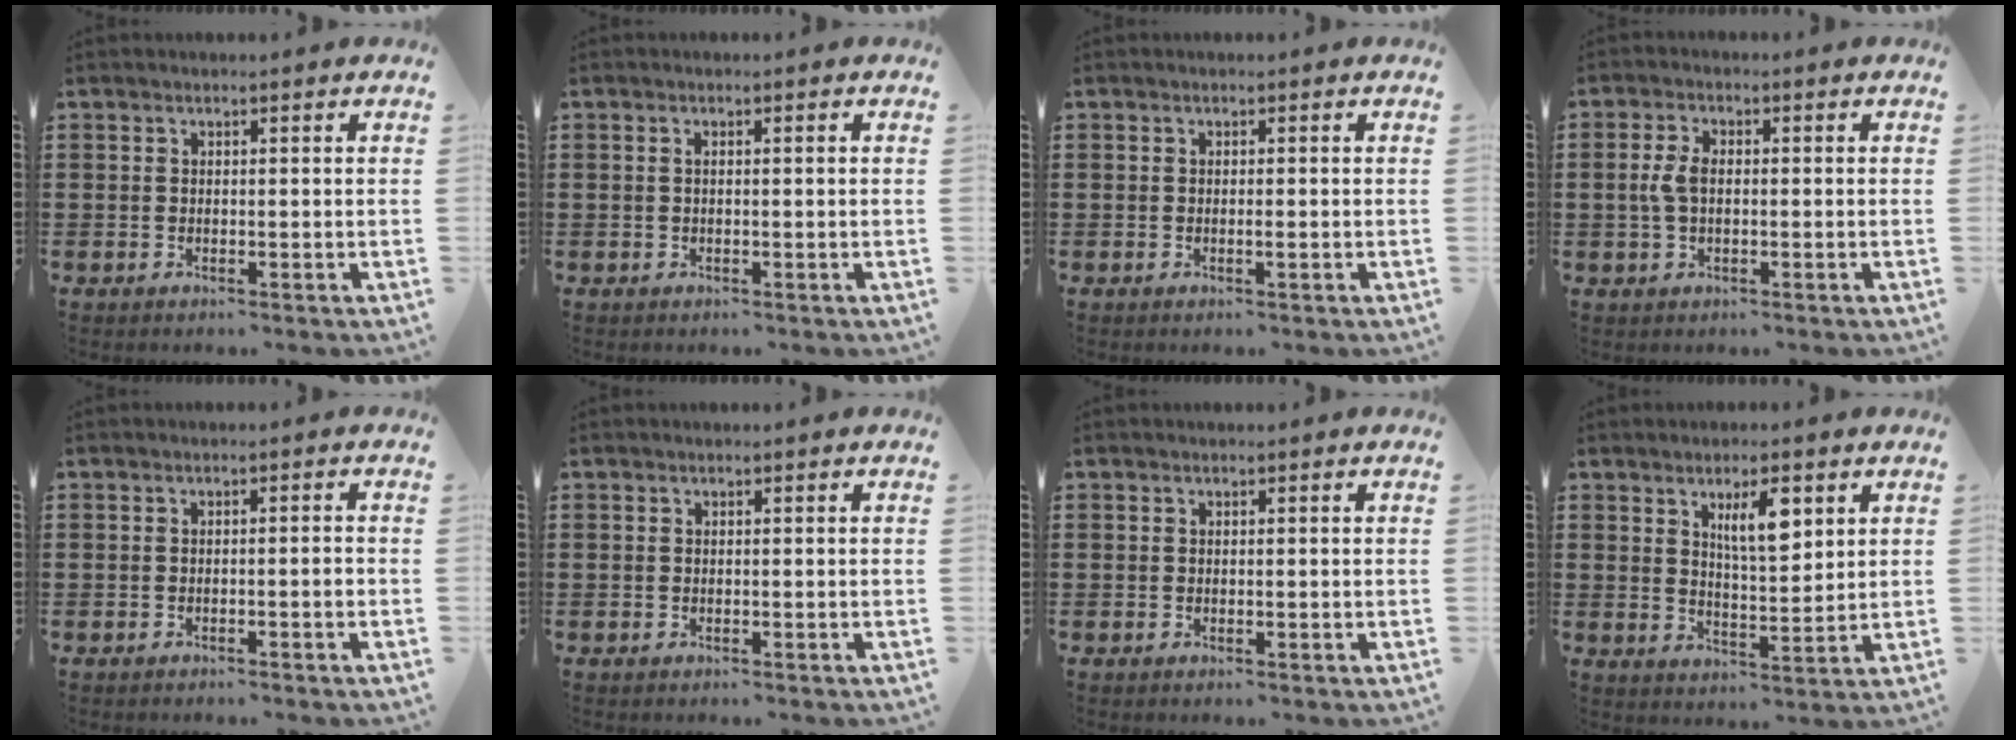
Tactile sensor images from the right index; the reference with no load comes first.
{"total": 0.8, "force": [0.0, 0.1, 0.8], "torque": [-0.015, 0.000, 0.001]}
{"total": 0.6, "force": [-0.2, 0.0, 0.6], "torque": [-0.011, -0.005, -0.003]}
{"total": 3.6, "force": [-0.2, 1.7, 3.1], "torque": [-0.077, -0.001, -0.009]}
{"total": 1.2, "force": [-0.8, -0.1, 0.9], "torque": [-0.016, -0.004, -0.014]}
{"total": 0.0}
{"total": 0.0}
{"total": 6.2, "force": [2.9, 2.0, 5.1], "torque": [-0.091, 0.001, 0.045]}